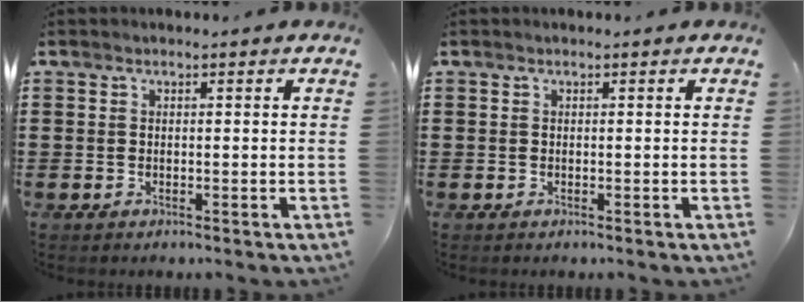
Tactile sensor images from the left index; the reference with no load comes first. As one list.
[{"total": 0.0}]